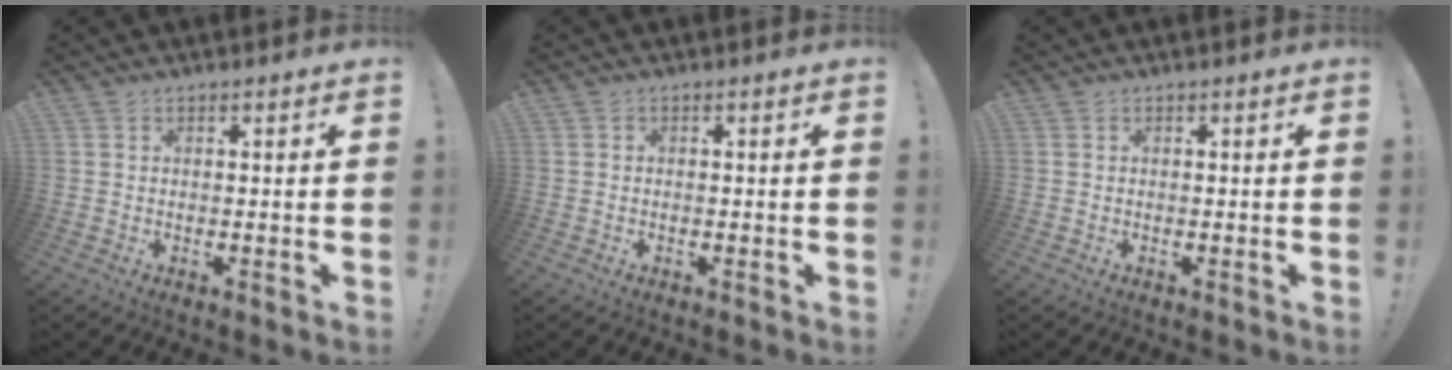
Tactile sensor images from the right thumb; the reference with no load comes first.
{"total": 0.0}
{"total": 0.0}